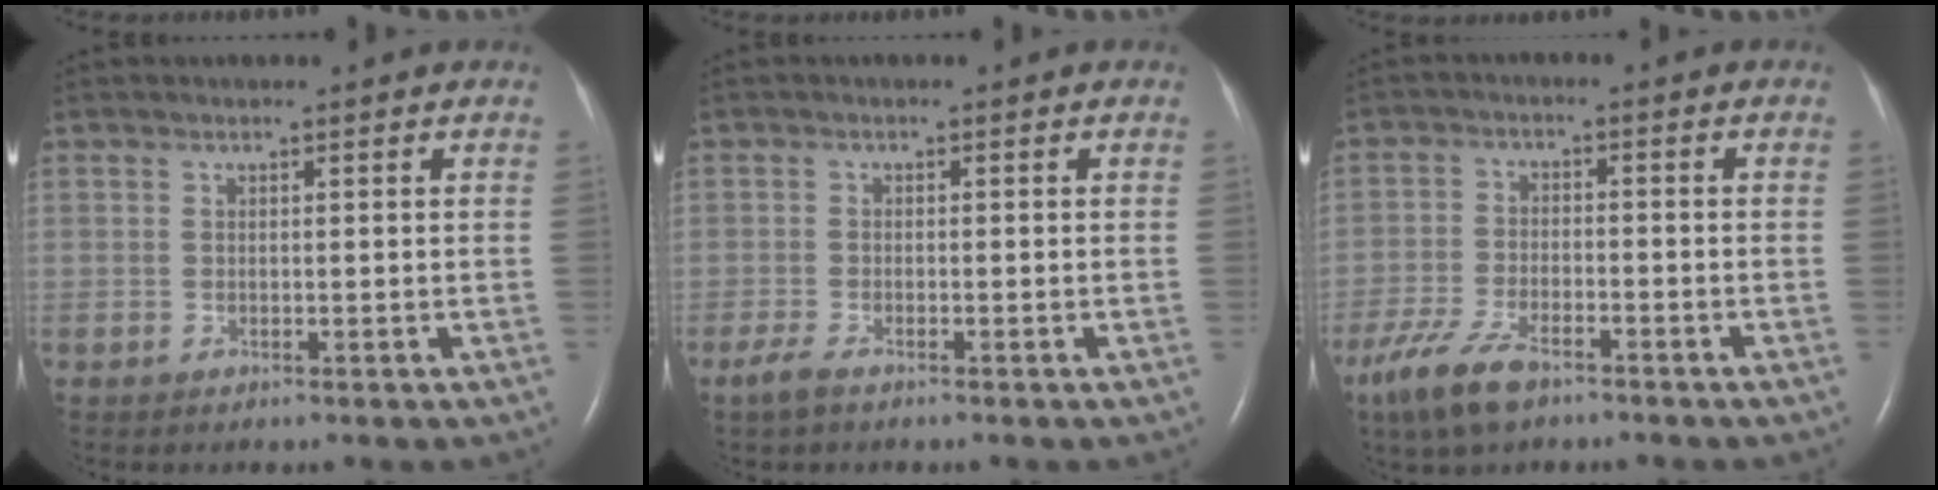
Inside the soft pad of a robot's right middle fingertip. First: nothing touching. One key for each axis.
{"total": 2.1, "fx": -1.5, "fy": 0.4, "fz": 1.3, "tx": -0.039, "ty": -0.006, "tz": -0.031}
{"total": 7.8, "fx": -5.5, "fy": 2.5, "fz": 5.0, "tx": -0.112, "ty": -0.014, "tz": -0.102}